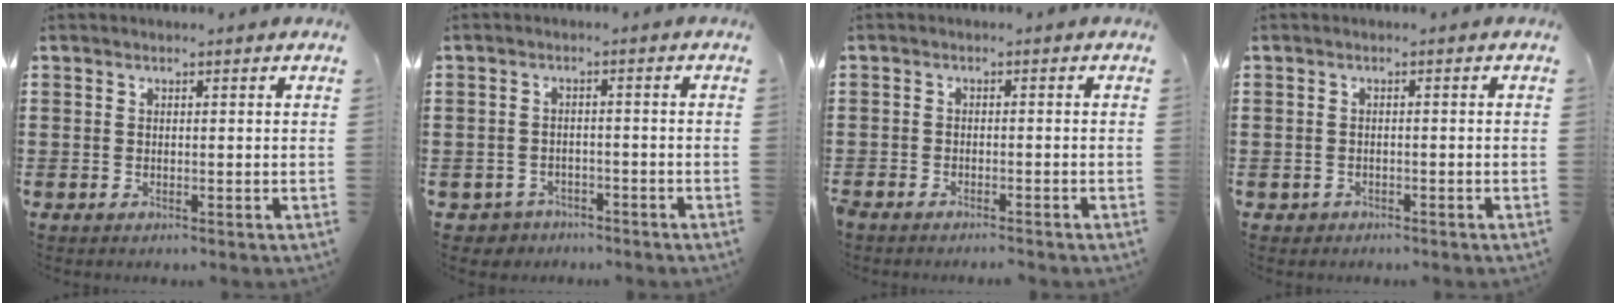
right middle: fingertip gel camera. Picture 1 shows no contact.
{"total": 2.3, "force": [-2.2, 0.8, -0.2], "torque": [-0.008, -0.004, -0.049]}
{"total": 1.6, "force": [-1.6, 0.1, 0.1], "torque": [-0.005, 0.002, -0.034]}
{"total": 0.7, "force": [-0.6, 0.3, 0.0], "torque": [-0.004, -0.001, -0.014]}